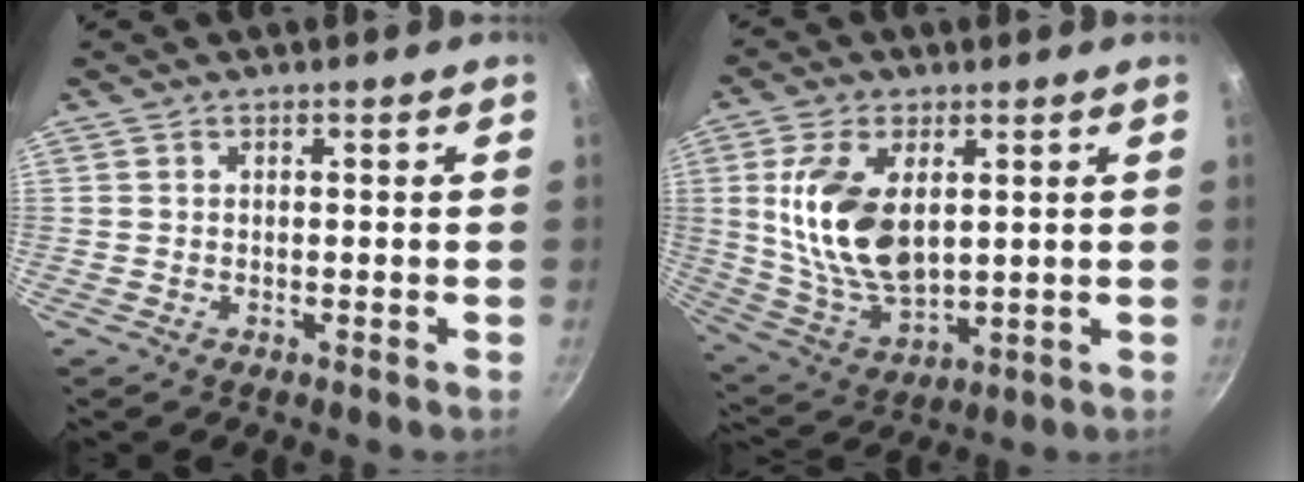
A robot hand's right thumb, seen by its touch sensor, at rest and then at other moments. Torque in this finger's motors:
{"motor_torque": [-0.38, 0.96, 0.60, 0.66, 0.37]}